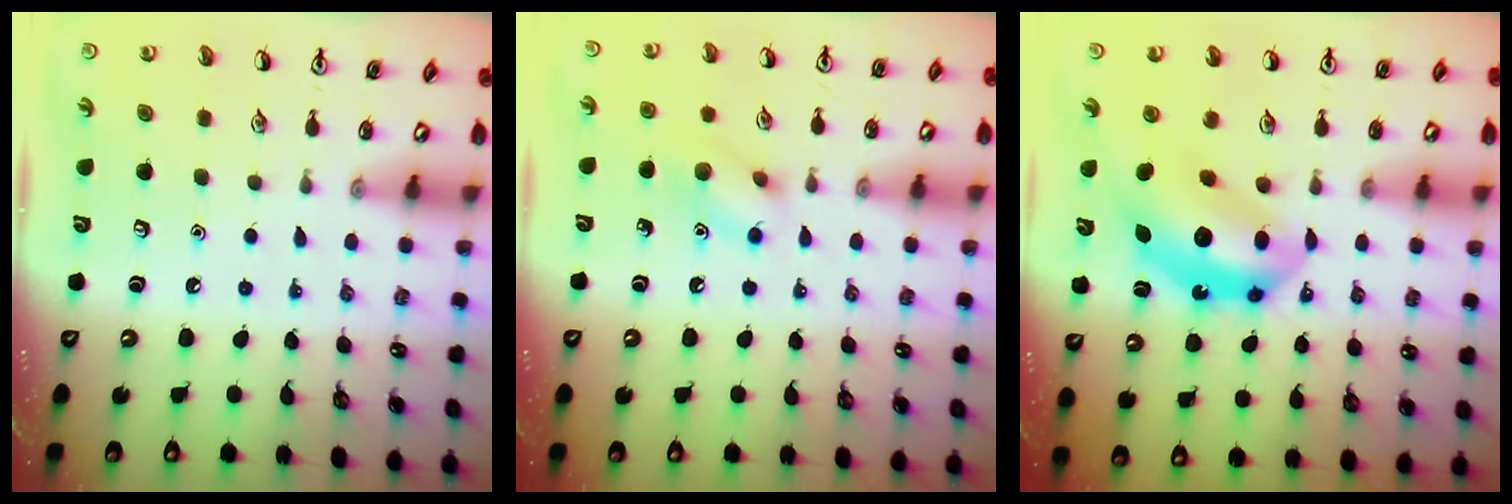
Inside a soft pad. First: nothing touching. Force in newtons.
{"total": 8.9, "press": 8.9, "slide": 1.1}
{"total": 11.5, "press": 10.9, "slide": 3.5}